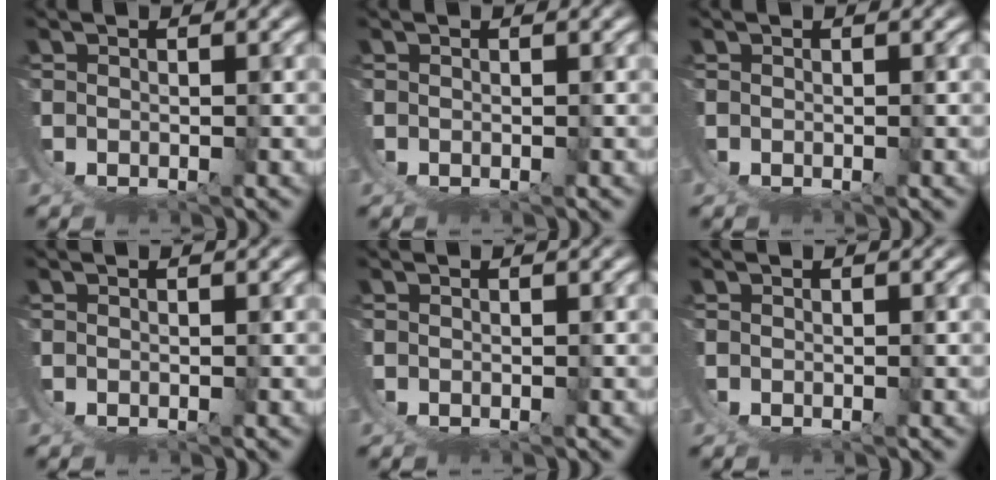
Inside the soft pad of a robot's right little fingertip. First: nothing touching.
{"total": 0.0}
{"total": 0.0}
{"total": 0.0}
{"total": 0.0}
{"total": 0.0}